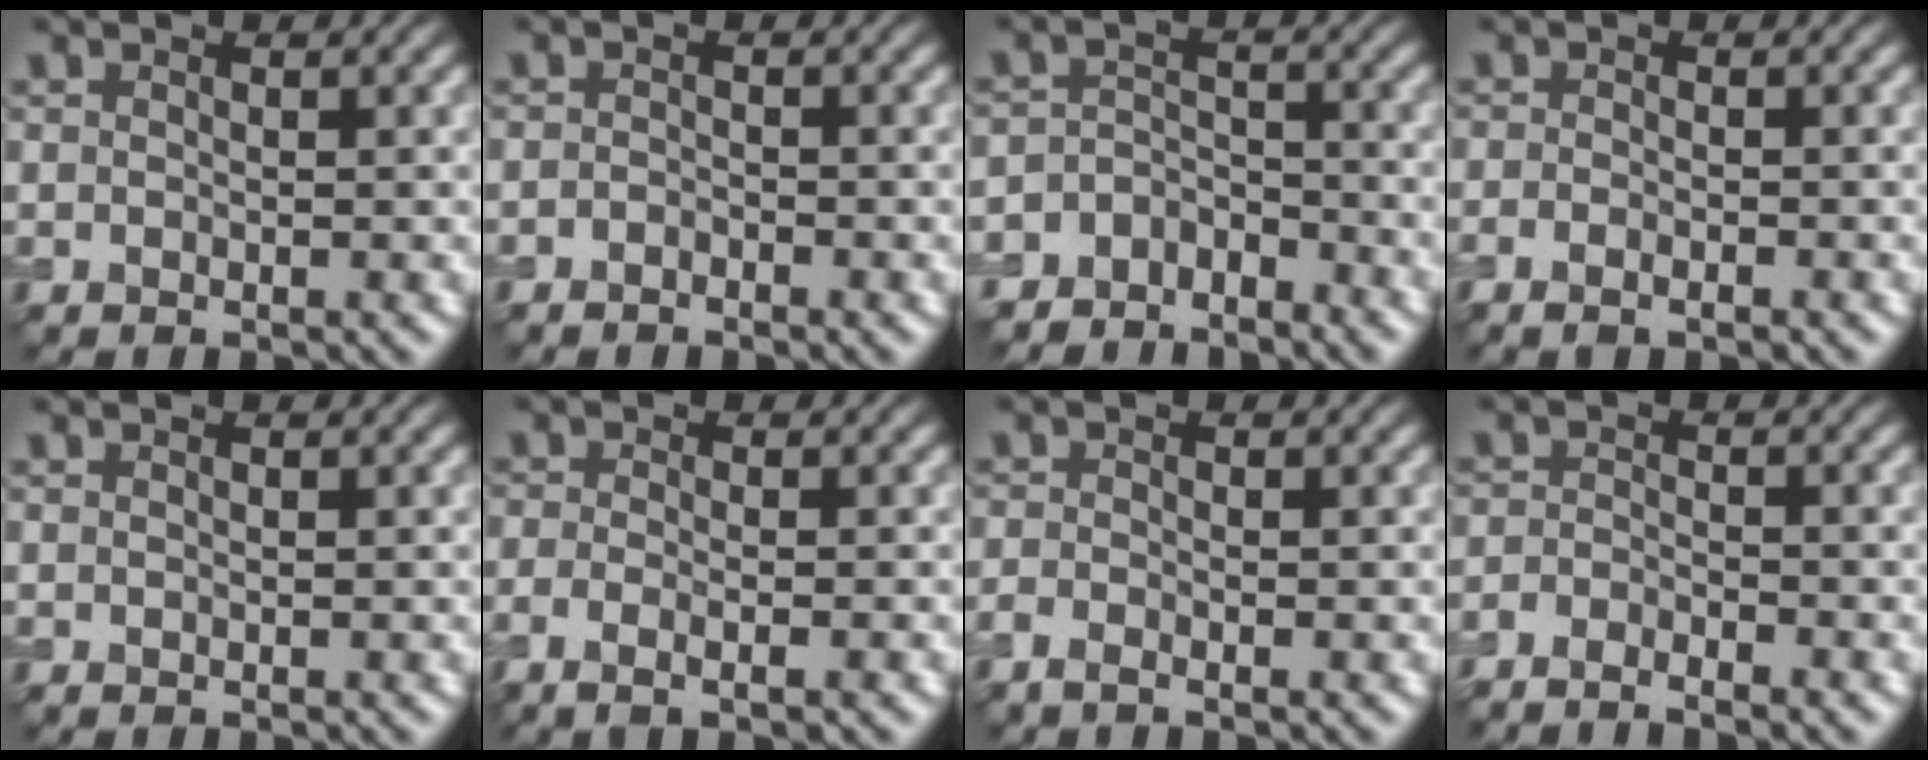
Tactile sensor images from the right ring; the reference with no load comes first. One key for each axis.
{"total": 0.9, "fx": -0.9, "fy": 0.2, "fz": -0.1, "tx": 0.003, "ty": 0.001, "tz": -0.022}
{"total": 4.4, "fx": -4.0, "fy": 1.7, "fz": -0.3, "tx": 0.010, "ty": -0.008, "tz": -0.068}
{"total": 1.5, "fx": -1.2, "fy": 0.3, "fz": 0.8, "tx": -0.019, "ty": -0.004, "tz": -0.025}
{"total": 0.0}
{"total": 2.9, "fx": -1.7, "fy": 0.7, "fz": 2.2, "tx": -0.038, "ty": -0.002, "tz": -0.024}
{"total": 1.1, "fx": -1.0, "fy": 0.1, "fz": 0.5, "tx": -0.012, "ty": -0.004, "tz": -0.024}
{"total": 2.7, "fx": -2.6, "fy": 0.1, "fz": 0.5, "tx": -0.016, "ty": -0.003, "tz": -0.055}